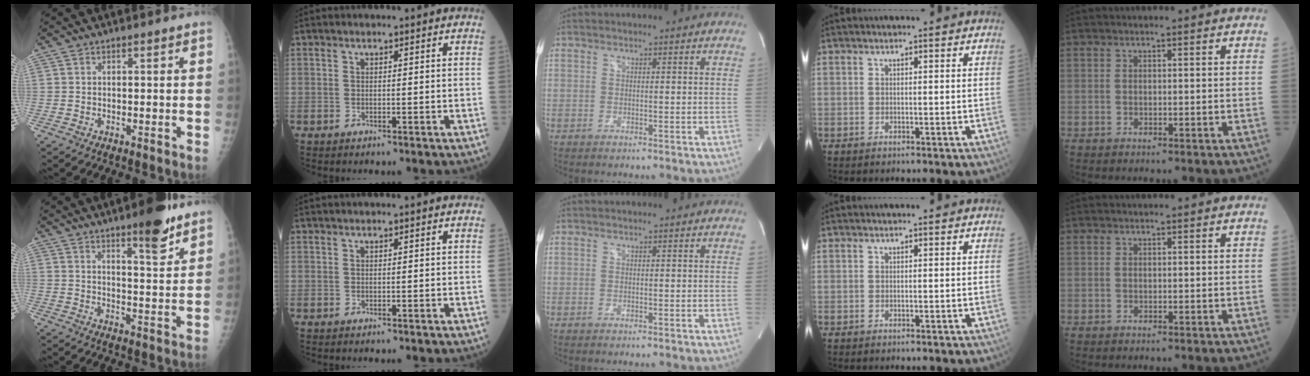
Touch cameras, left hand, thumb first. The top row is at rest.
{"thumb": {"total": 9.0, "force": [6.1, 1.9, 6.3], "torque": [-0.076, -0.040, 0.088]}}